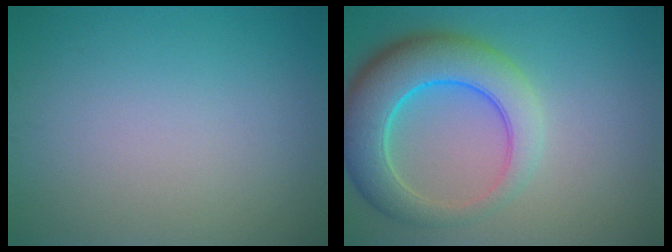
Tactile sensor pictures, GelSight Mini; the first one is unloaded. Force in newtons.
{"total": 7.9, "press": 7.9, "slide": 0.3}